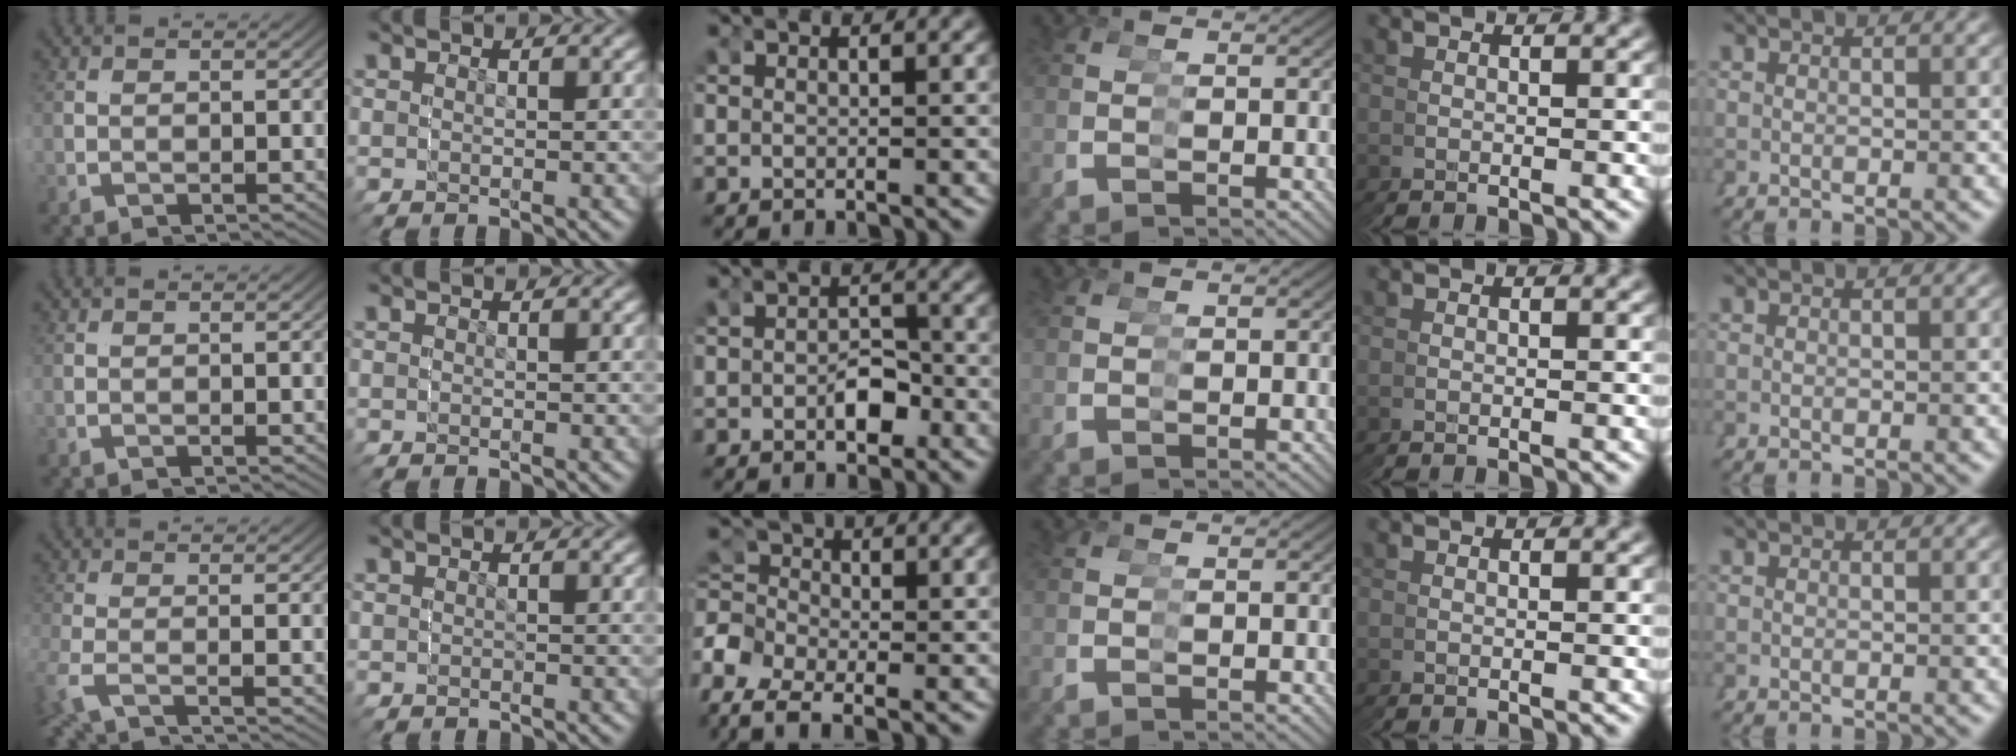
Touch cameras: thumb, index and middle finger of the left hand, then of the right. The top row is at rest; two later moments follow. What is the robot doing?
{"motion": "grasp_and_lifting", "object": "stress ball aka squeeze ball"}